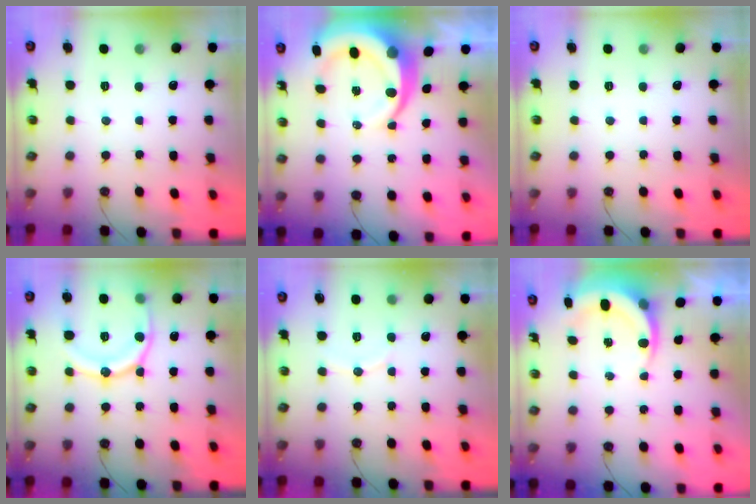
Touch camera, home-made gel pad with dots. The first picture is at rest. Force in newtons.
{"total": 12.3, "press": 12.2, "slide": 1.5}
{"total": 0.0}
{"total": 16.9, "press": 16.8, "slide": 1.7}
{"total": 6.4, "press": 6.3, "slide": 0.4}
{"total": 5.7, "press": 5.7, "slide": 0.4}